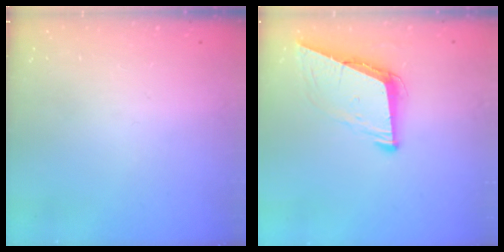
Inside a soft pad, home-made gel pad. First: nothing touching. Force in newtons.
{"total": 9.0, "press": 8.1, "slide": 3.8}